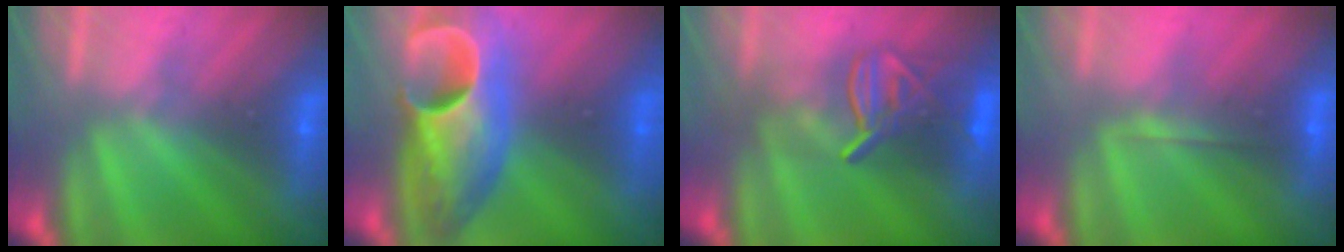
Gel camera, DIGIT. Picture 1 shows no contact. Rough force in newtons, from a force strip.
{"total": 7.5}
{"total": 6.8}
{"total": 1.8}